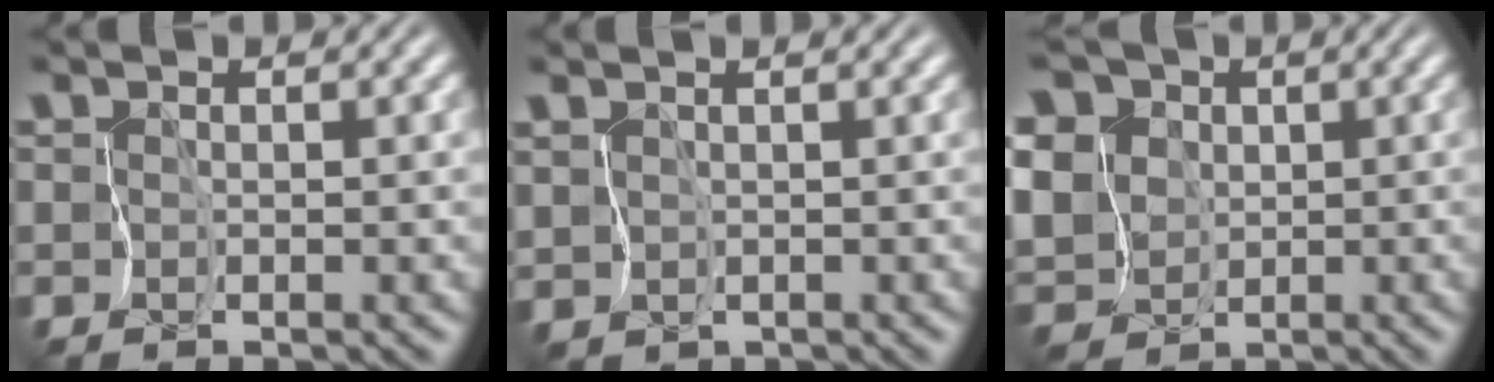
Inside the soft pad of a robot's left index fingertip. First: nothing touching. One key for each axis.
{"total": 0.7, "fx": 0.3, "fy": 0.6, "fz": 0.3, "tx": -0.015, "ty": -0.001, "tz": 0.005}
{"total": 10.6, "fx": 1.0, "fy": 9.2, "fz": 5.1, "tx": -0.135, "ty": 0.020, "tz": -0.015}